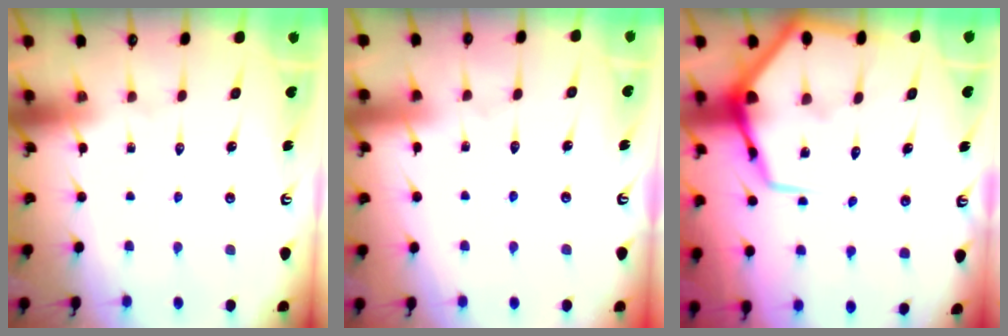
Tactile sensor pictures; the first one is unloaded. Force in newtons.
{"total": 3.5, "press": 3.5, "slide": 0.3}
{"total": 12.7, "press": 12.6, "slide": 1.2}